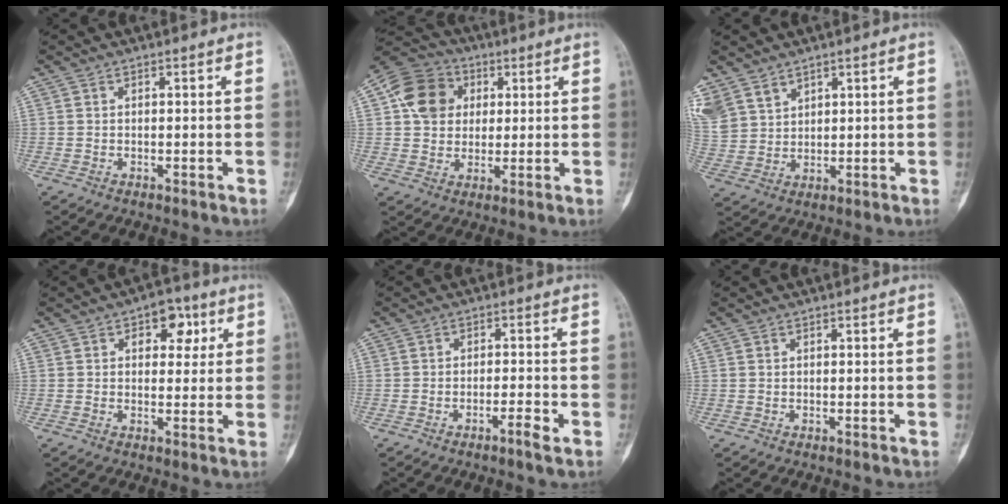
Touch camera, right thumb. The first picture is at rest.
{"total": 11.7, "force": [2.9, 9.9, 5.6], "torque": [-0.078, 0.002, 0.041]}
{"total": 9.2, "force": [6.2, 6.1, 3.0], "torque": [-0.062, -0.011, 0.148]}
{"total": 6.8, "force": [2.5, 4.4, 4.5], "torque": [-0.020, 0.002, 0.025]}
{"total": 2.8, "force": [-1.6, 0.1, 2.3], "torque": [-0.044, 0.009, -0.032]}
{"total": 0.0}